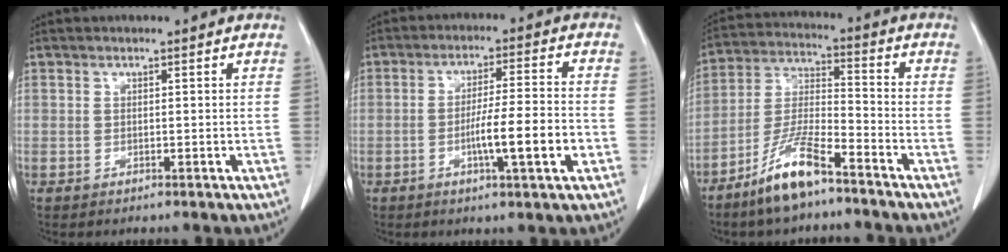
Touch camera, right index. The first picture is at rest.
{"total": 8.8, "force": [-2.7, 0.1, 8.4], "torque": [-0.133, 0.001, -0.044]}
{"total": 10.4, "force": [-7.4, 1.6, 7.1], "torque": [-0.154, -0.018, -0.147]}